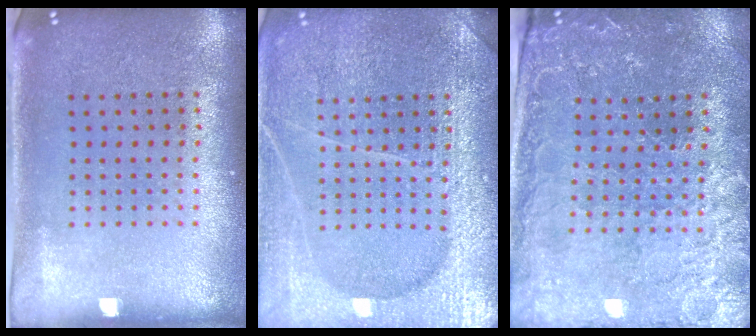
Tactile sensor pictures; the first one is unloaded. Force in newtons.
{"total": 5.3, "press": 5.3, "slide": 0.6}
{"total": 1.5, "press": 1.4, "slide": 0.5}